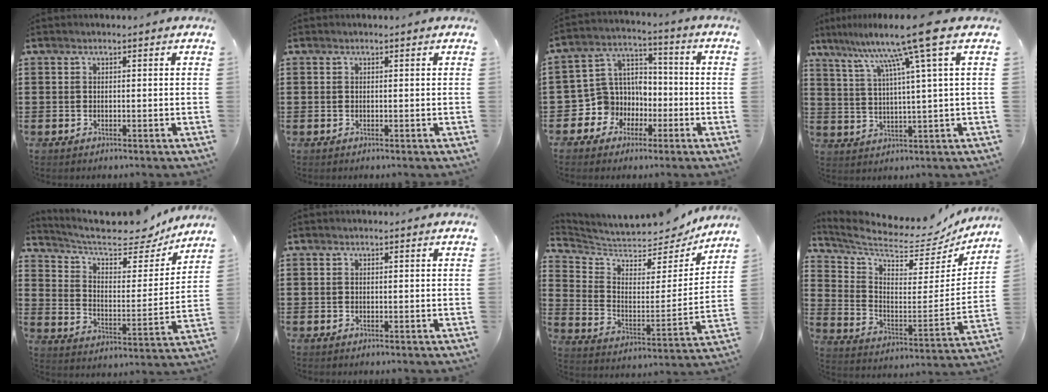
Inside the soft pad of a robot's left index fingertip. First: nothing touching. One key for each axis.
{"total": 0.0}
{"total": 7.5, "fx": -1.9, "fy": 7.2, "fz": 1.0, "tx": -0.076, "ty": -0.008, "tz": -0.040}
{"total": 10.7, "fx": 6.2, "fy": -1.8, "fz": 8.5, "tx": -0.173, "ty": -0.023, "tz": 0.093}
{"total": 8.8, "fx": 7.9, "fy": 1.7, "fz": 3.7, "tx": -0.092, "ty": -0.056, "tz": 0.130}
{"total": 0.0}
{"total": 5.6, "fx": 5.3, "fy": 1.5, "fz": 1.1, "tx": -0.055, "ty": -0.047, "tz": 0.088}
{"total": 6.1, "fx": 5.5, "fy": 1.1, "fz": 2.5, "tx": -0.078, "ty": -0.054, "tz": 0.090}